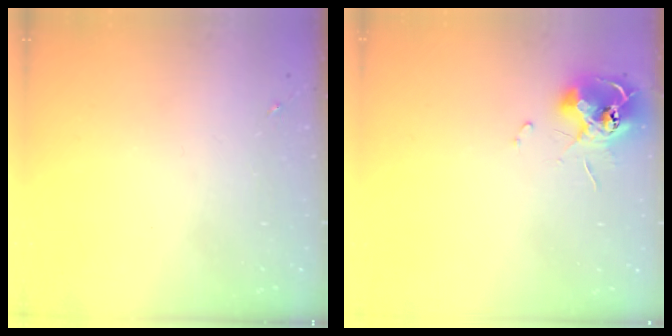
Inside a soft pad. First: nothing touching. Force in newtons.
{"total": 11.7, "press": 11.7, "slide": 0.9}